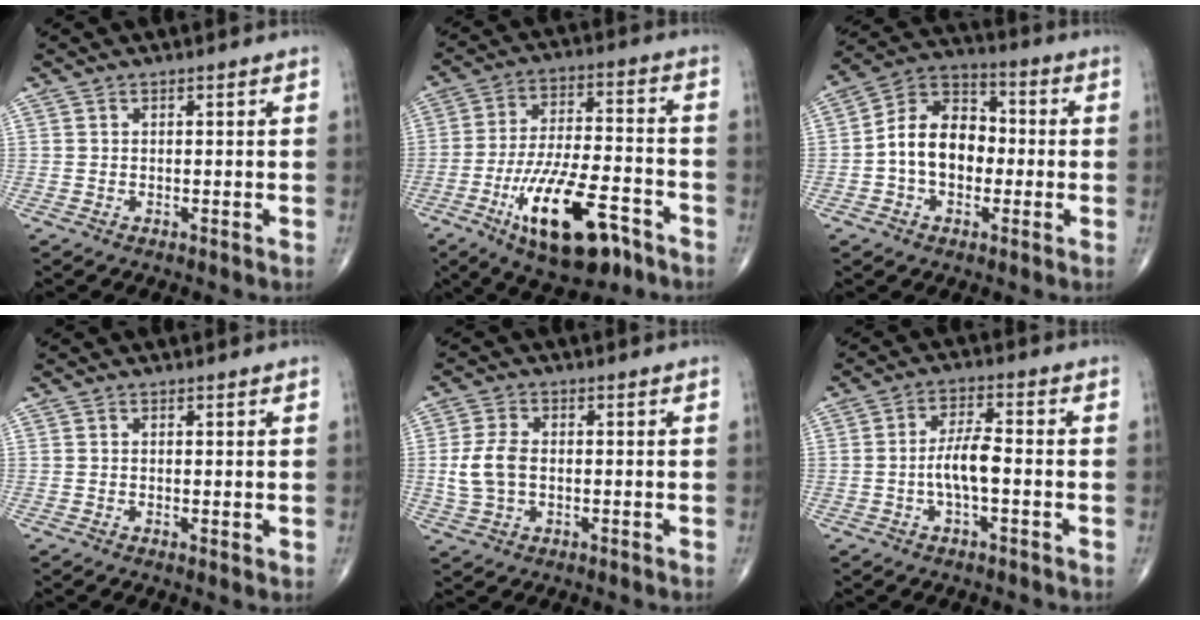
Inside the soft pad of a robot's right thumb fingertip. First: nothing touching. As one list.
[{"total": 18.7, "force": [-9.4, 7.2, 14.5], "torque": [-0.244, 0.043, -0.149]}, {"total": 12.6, "force": [-1.2, 9.0, 8.8], "torque": [-0.126, 0.039, -0.035]}, {"total": 0.9, "force": [0.1, 0.2, 0.9], "torque": [-0.017, -0.006, 0.000]}, {"total": 6.4, "force": [-0.3, 4.1, 4.9], "torque": [-0.107, 0.007, -0.004]}, {"total": 6.1, "force": [-1.3, 2.0, 5.7], "torque": [-0.107, 0.017, -0.029]}]